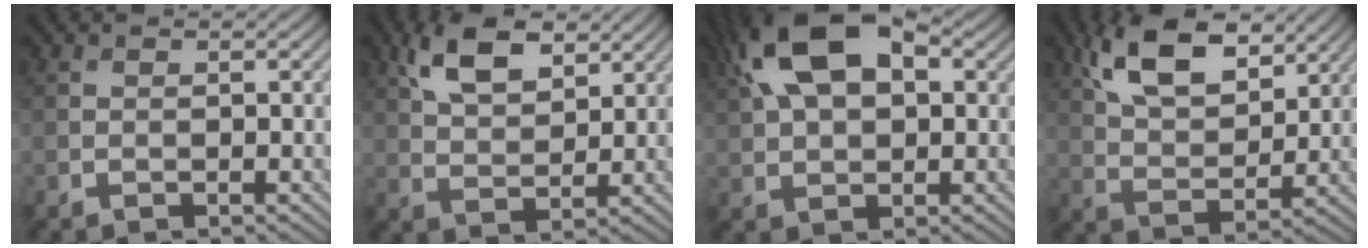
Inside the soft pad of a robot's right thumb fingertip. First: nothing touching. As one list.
[{"total": 7.6, "force": [4.2, 3.8, 5.1], "torque": [-0.110, 0.005, 0.081]}, {"total": 14.6, "force": [5.3, 8.1, 11.0], "torque": [-0.217, 0.048, 0.069]}, {"total": 11.1, "force": [6.2, 5.3, 7.5], "torque": [-0.162, 0.007, 0.118]}]